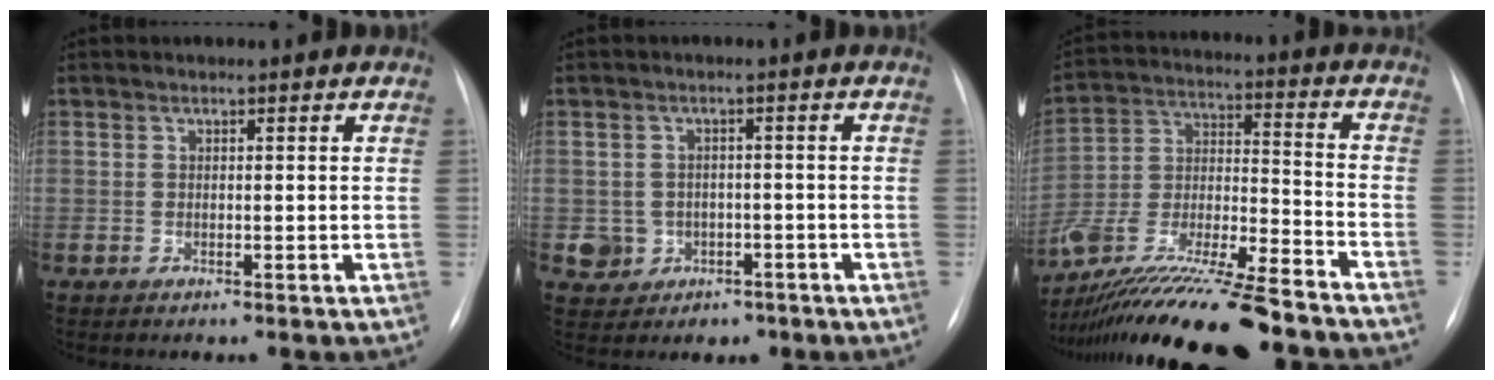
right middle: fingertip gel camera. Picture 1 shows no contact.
{"total": 4.8, "force": [-1.6, 4.5, 0.7], "torque": [-0.008, 0.013, -0.012]}
{"total": 24.0, "force": [-20.0, 1.7, 13.0], "torque": [-0.245, -0.029, -0.349]}